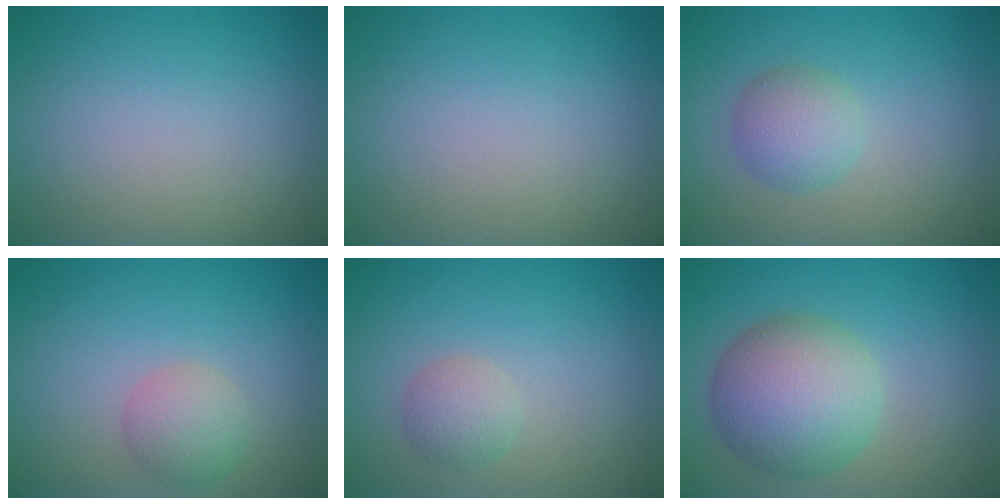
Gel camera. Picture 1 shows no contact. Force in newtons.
{"total": 0.0}
{"total": 2.9, "press": 2.9, "slide": 0.0}
{"total": 2.7, "press": 2.7, "slide": 0.2}
{"total": 2.0, "press": 2.0, "slide": 0.1}
{"total": 7.6, "press": 7.6, "slide": 0.1}